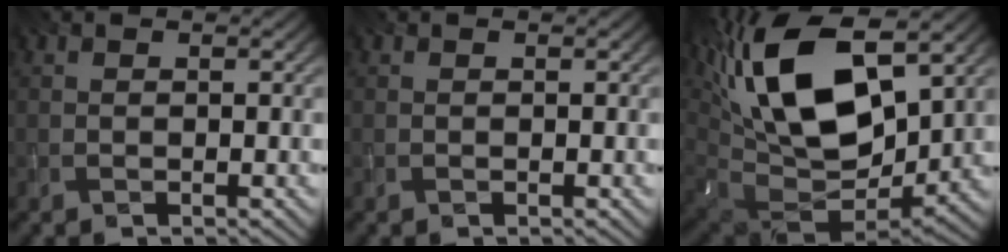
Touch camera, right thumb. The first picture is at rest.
{"total": 0.0}
{"total": 19.9, "force": [6.3, 10.6, 15.6], "torque": [-0.329, 0.016, 0.111]}